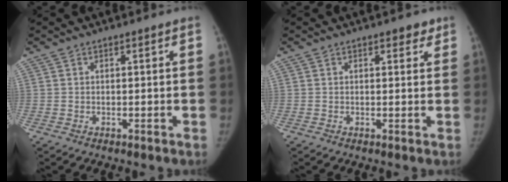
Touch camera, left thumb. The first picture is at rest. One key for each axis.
{"total": 2.0, "fx": 1.3, "fy": 1.2, "fz": 1.1, "tx": 0.005, "ty": -0.004, "tz": 0.012}